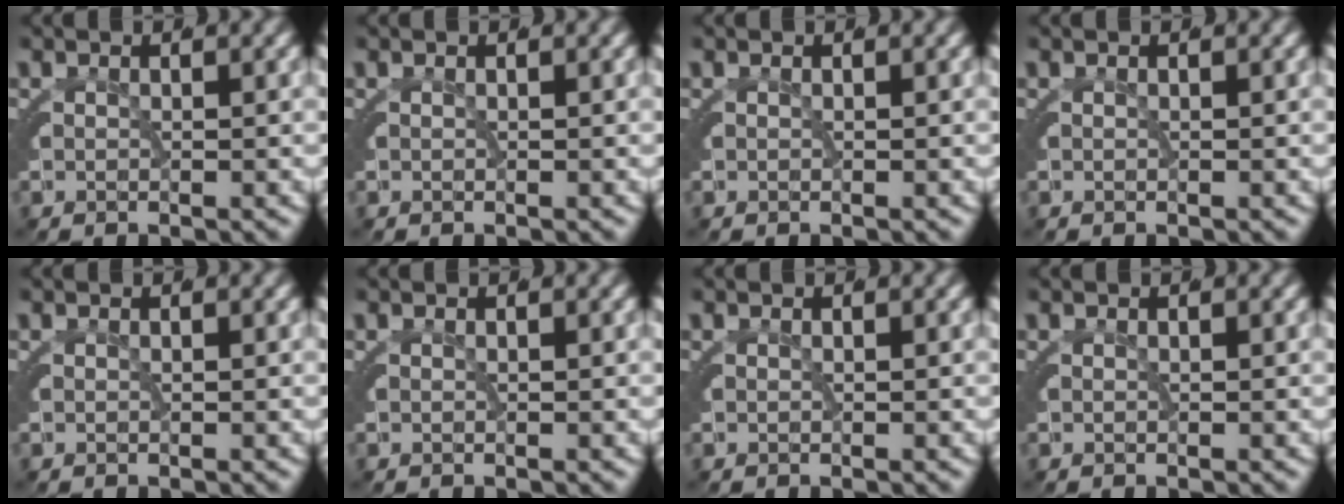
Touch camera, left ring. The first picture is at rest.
{"total": 0.0}
{"total": 0.0}
{"total": 0.0}
{"total": 0.0}
{"total": 2.0, "force": [-0.1, -1.9, -0.5], "torque": [0.019, -0.011, 0.011]}
{"total": 0.0}
{"total": 0.0}